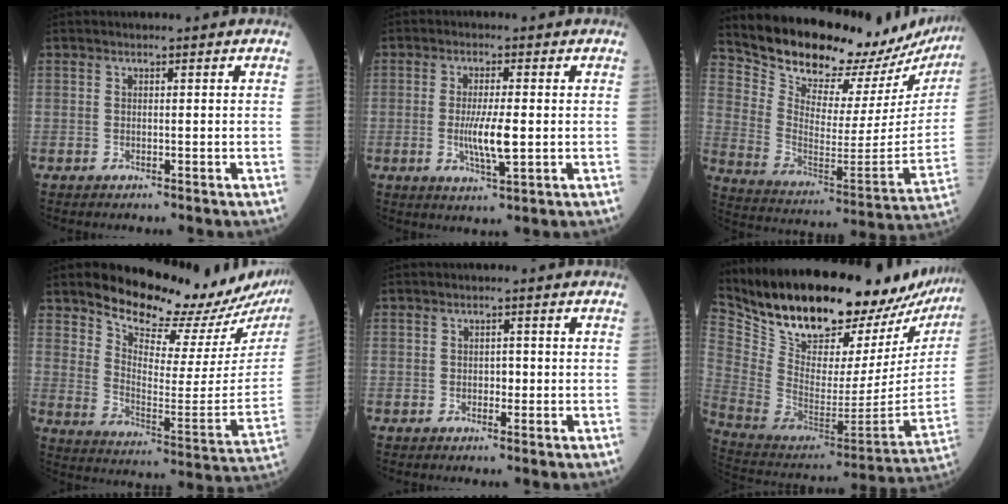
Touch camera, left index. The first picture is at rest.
{"total": 5.7, "force": [-0.6, 0.8, 5.6], "torque": [-0.113, -0.011, -0.010]}
{"total": 24.9, "force": [22.9, 6.4, 7.2], "torque": [-0.121, -0.090, 0.317]}
{"total": 18.8, "force": [17.5, 4.0, 5.6], "torque": [-0.081, -0.090, 0.230]}
{"total": 1.3, "force": [-0.2, 0.9, 0.9], "torque": [-0.011, 0.003, -0.003]}
{"total": 30.6, "force": [26.3, 8.6, 13.1], "torque": [-0.232, -0.064, 0.381]}